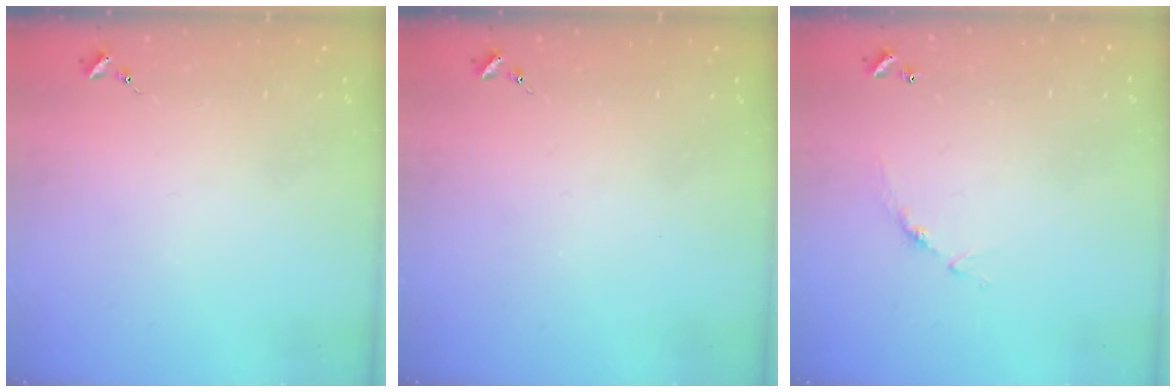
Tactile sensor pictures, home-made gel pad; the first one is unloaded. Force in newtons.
{"total": 0.0}
{"total": 5.1, "press": 5.1, "slide": 0.4}